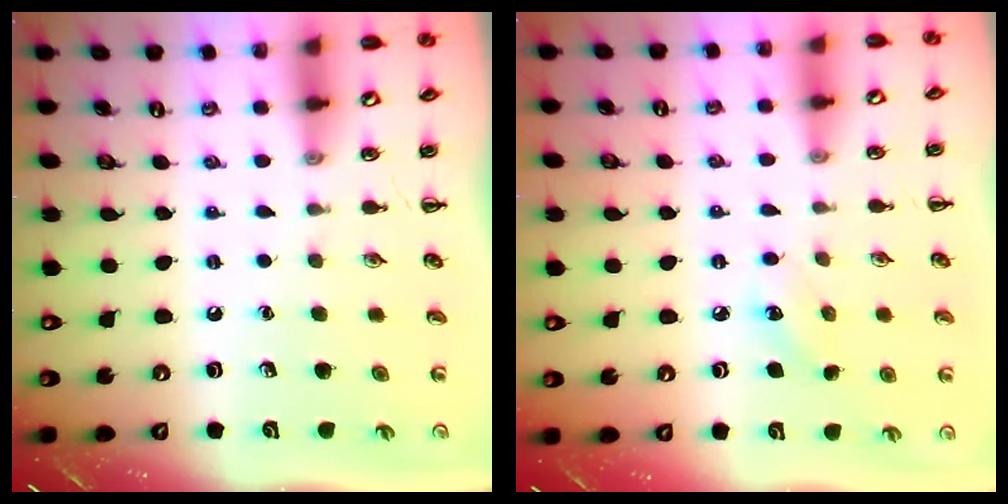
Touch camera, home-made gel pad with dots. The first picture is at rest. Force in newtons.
{"total": 5.5, "press": 5.3, "slide": 1.4}